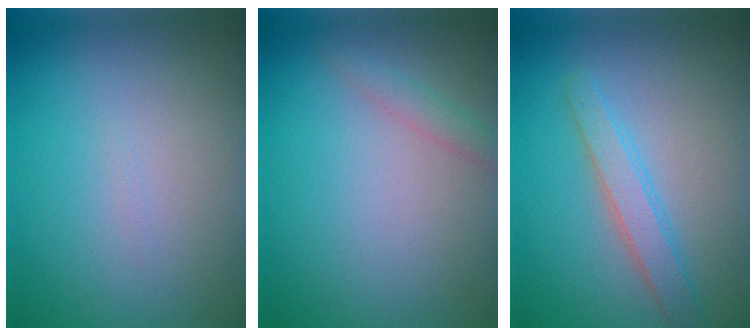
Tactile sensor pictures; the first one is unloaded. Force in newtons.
{"total": 1.3, "press": 1.3, "slide": 0.0}
{"total": 2.4, "press": 2.4, "slide": 0.1}